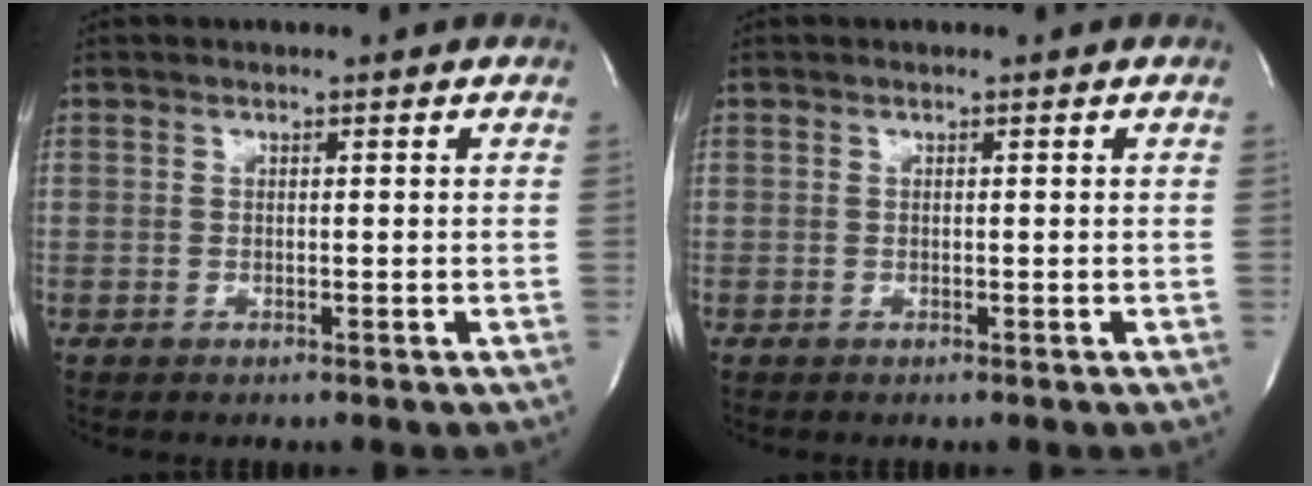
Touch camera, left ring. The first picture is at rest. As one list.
[{"total": 0.0}]